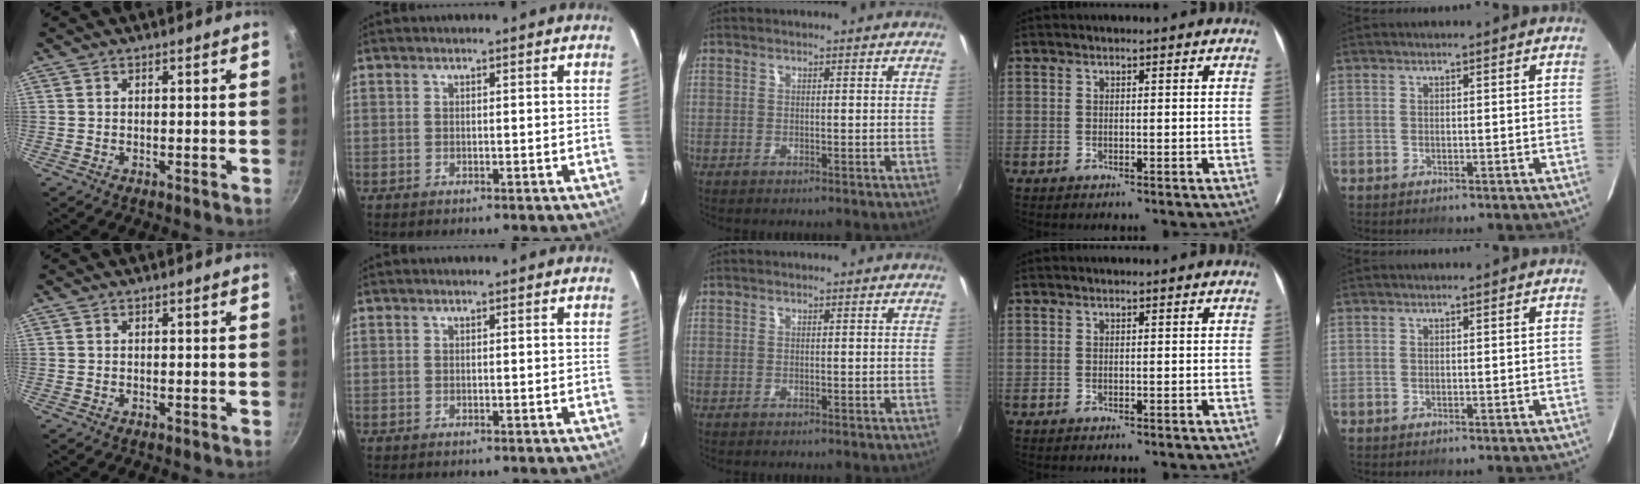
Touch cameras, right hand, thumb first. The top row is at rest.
{}